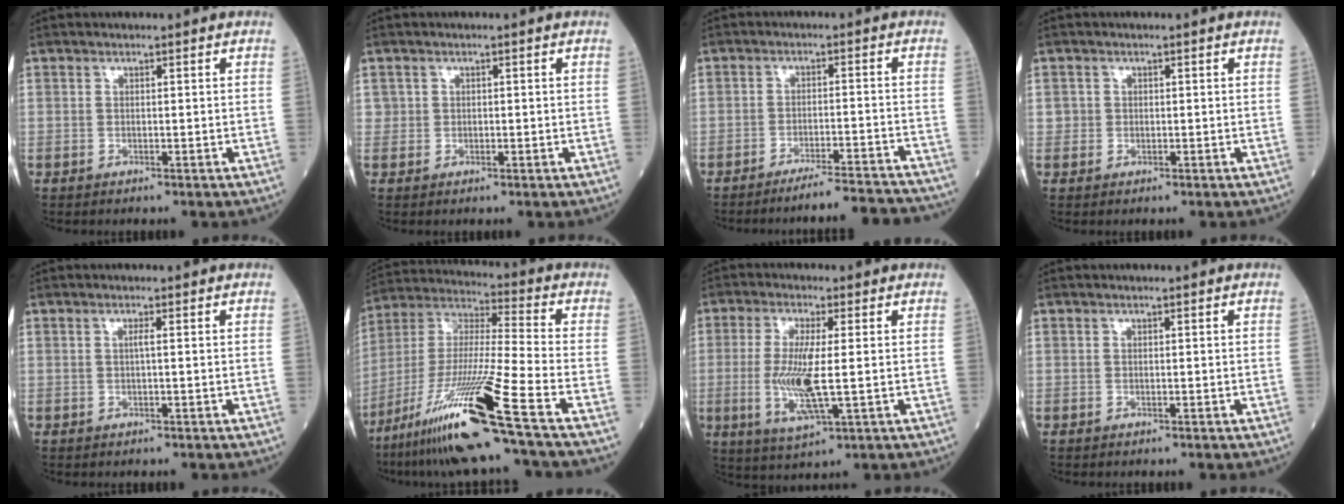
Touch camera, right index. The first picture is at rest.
{"total": 1.1, "force": [0.2, 1.1, 0.2], "torque": [0.000, 0.002, 0.003]}
{"total": 11.4, "force": [-11.0, -0.2, 2.9], "torque": [-0.018, 0.003, -0.151]}
{"total": 1.2, "force": [0.1, 1.2, 0.2], "torque": [0.003, 0.003, 0.001]}
{"total": 0.7, "force": [0.1, -0.1, 0.7], "torque": [-0.013, 0.000, 0.001]}
{"total": 20.5, "force": [-12.3, -1.6, 16.4], "torque": [-0.347, -0.047, -0.232]}
{"total": 8.8, "force": [-0.7, 1.4, 8.7], "torque": [-0.186, -0.015, -0.012]}
{"total": 0.0}